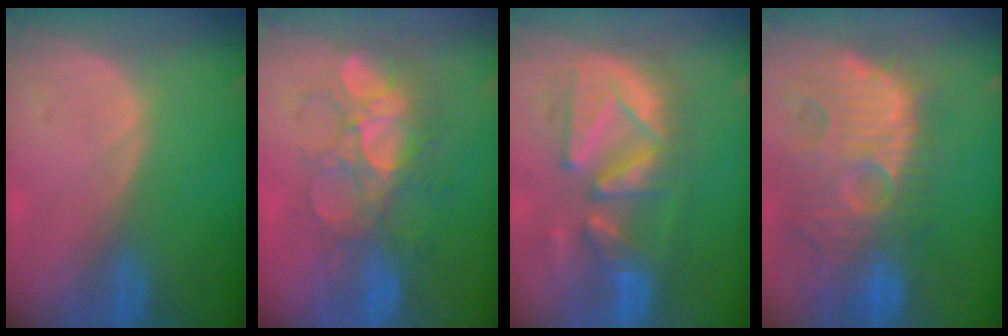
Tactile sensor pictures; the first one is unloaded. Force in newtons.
{"total": 9.1, "press": 8.6, "slide": 2.9}
{"total": 10.9, "press": 10.6, "slide": 2.8}
{"total": 14.2, "press": 12.5, "slide": 6.8}